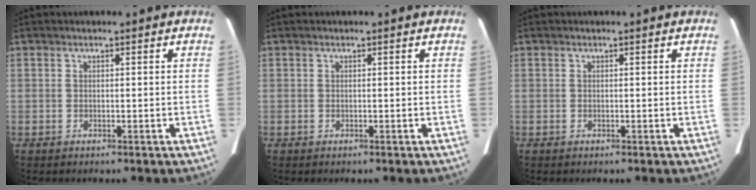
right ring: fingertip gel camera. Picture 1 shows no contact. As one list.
[{"total": 0.0}, {"total": 0.0}]